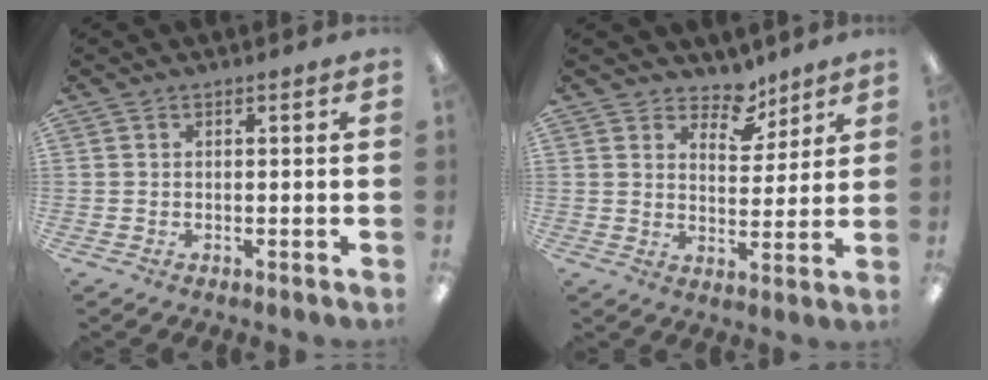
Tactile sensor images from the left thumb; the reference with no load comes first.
{"total": 7.9, "force": [6.2, 4.2, 2.6], "torque": [-0.027, -0.039, 0.108]}